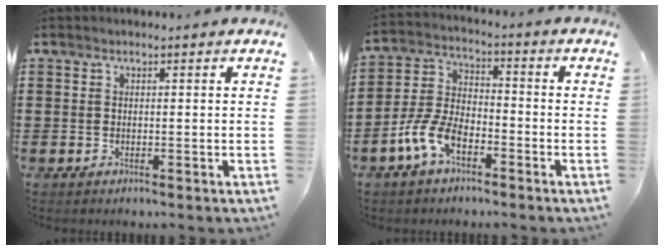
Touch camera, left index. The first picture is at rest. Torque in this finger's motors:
{"motor_torque": [1.27, 0.87, 0.32, 0.08]}